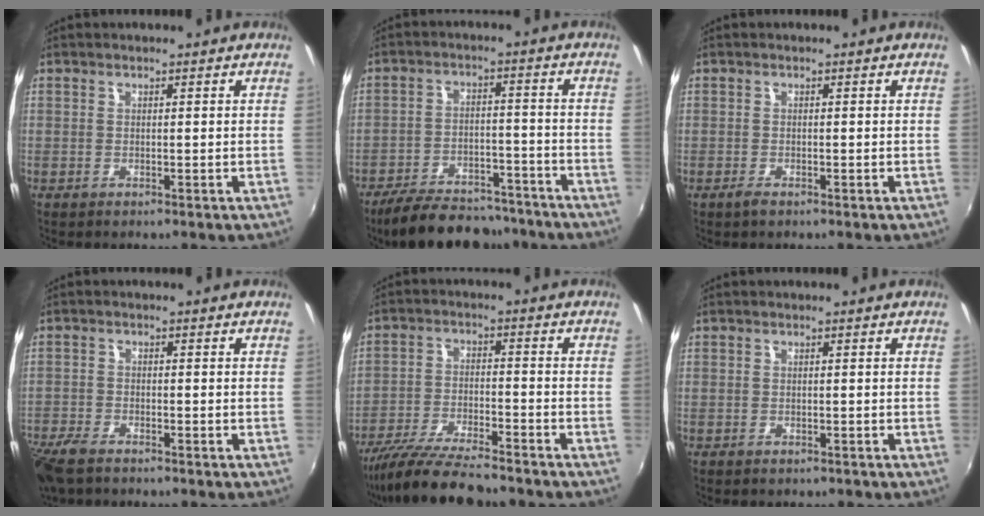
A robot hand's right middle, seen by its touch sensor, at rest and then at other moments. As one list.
[{"total": 17.5, "force": [-14.8, 6.0, 7.2], "torque": [-0.151, -0.002, -0.209]}, {"total": 2.9, "force": [-2.0, 1.0, 1.7], "torque": [-0.044, -0.005, -0.040]}, {"total": 7.7, "force": [-6.0, 2.6, 4.1], "torque": [-0.115, -0.029, -0.117]}, {"total": 12.9, "force": [-11.4, 1.5, 5.9], "torque": [-0.134, -0.024, -0.204]}, {"total": 0.9, "force": [-0.6, 0.7, 0.1], "torque": [-0.004, -0.002, -0.008]}]